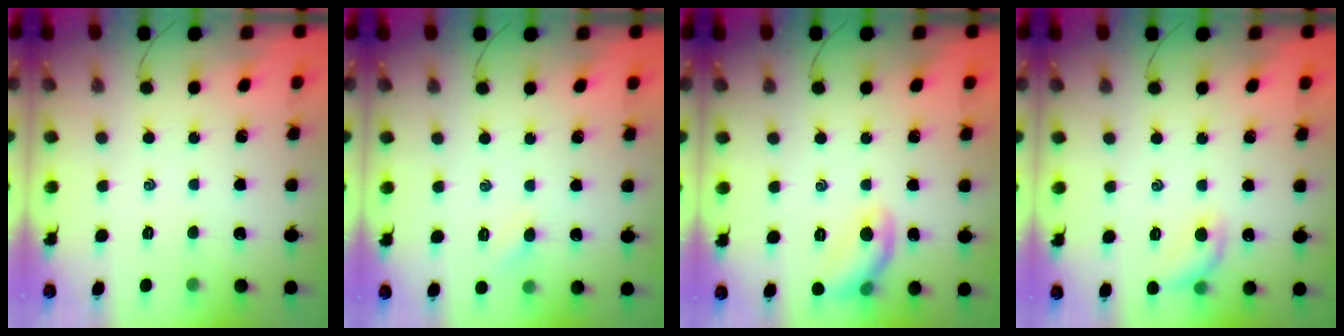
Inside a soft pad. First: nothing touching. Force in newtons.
{"total": 3.1, "press": 2.9, "slide": 1.0}
{"total": 8.4, "press": 8.3, "slide": 1.4}
{"total": 8.4, "press": 8.2, "slide": 1.7}